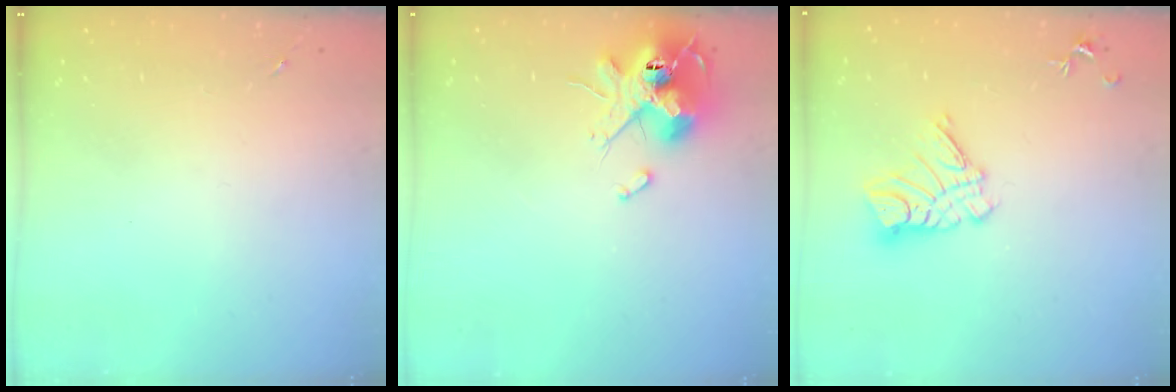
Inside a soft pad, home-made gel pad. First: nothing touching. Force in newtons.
{"total": 13.9, "press": 13.8, "slide": 1.3}
{"total": 11.1, "press": 11.0, "slide": 1.1}